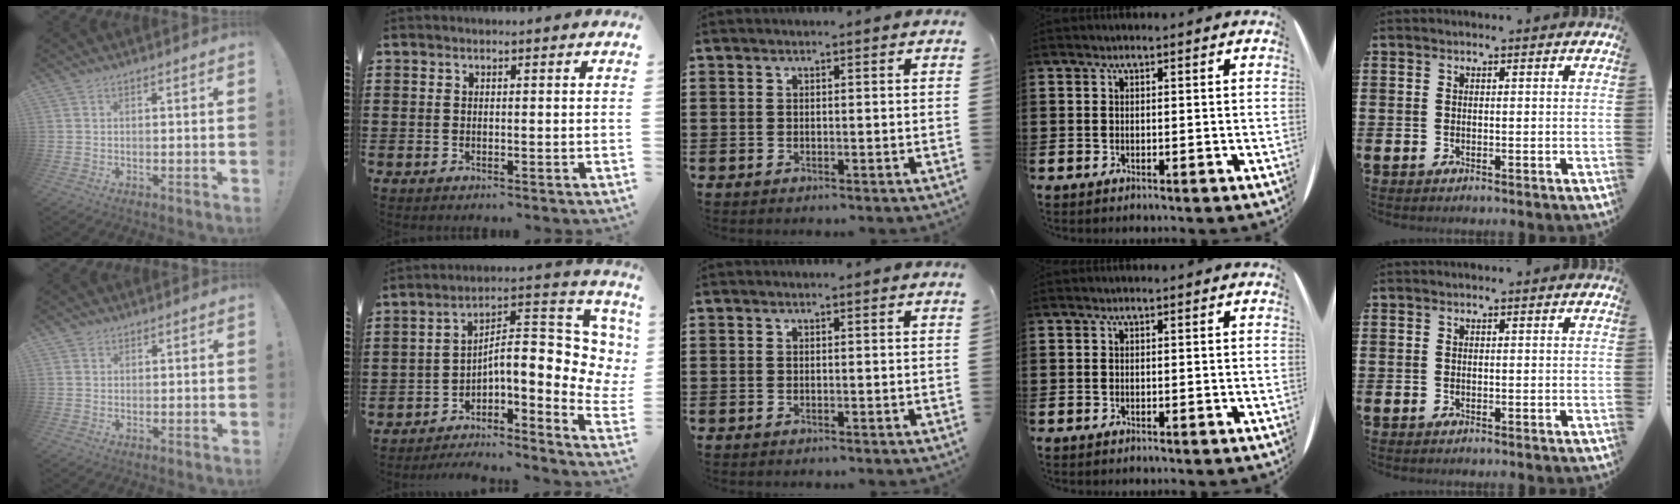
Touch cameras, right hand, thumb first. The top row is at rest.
{"thumb": {"total": 1.5, "force": [1.0, 1.2, 0.2], "torque": [0.000, -0.002, 0.018]}, "index": {"total": 9.6, "force": [-0.5, 3.0, 9.1], "torque": [-0.138, -0.033, -0.023]}}